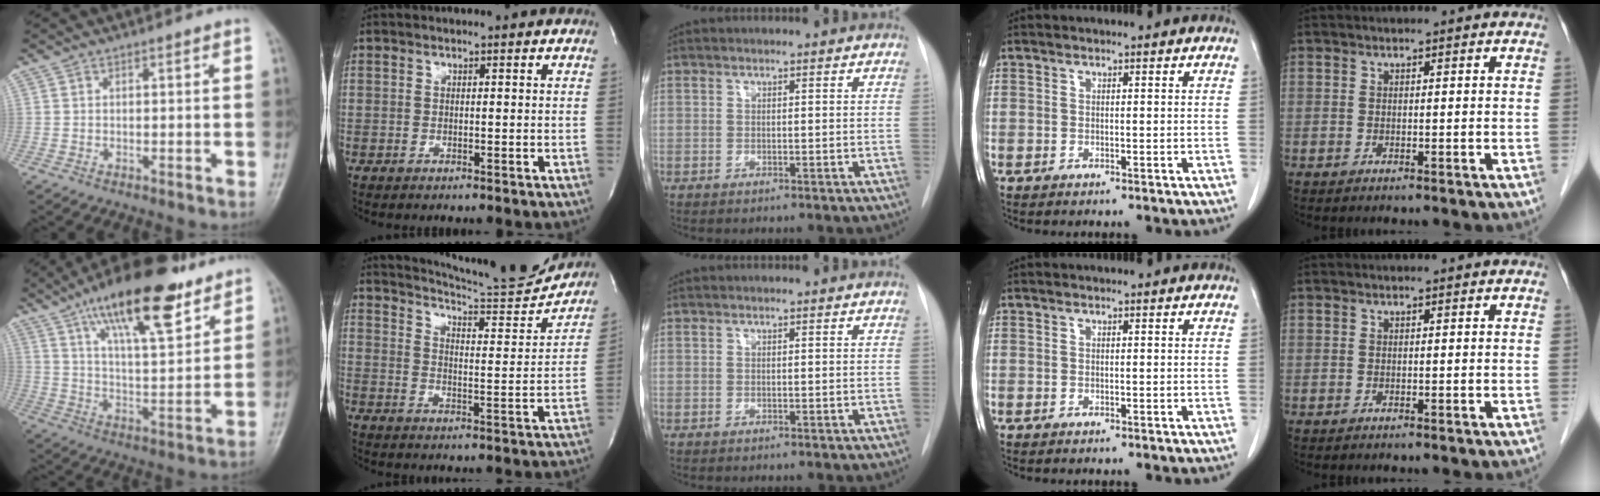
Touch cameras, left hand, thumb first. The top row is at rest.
{"thumb": {"total": 20.6, "force": [12.9, 6.7, 14.6], "torque": [-0.214, -0.048, 0.216]}, "index": {"total": 15.6, "force": [15.2, -0.5, 3.5], "torque": [-0.067, -0.062, 0.205]}}